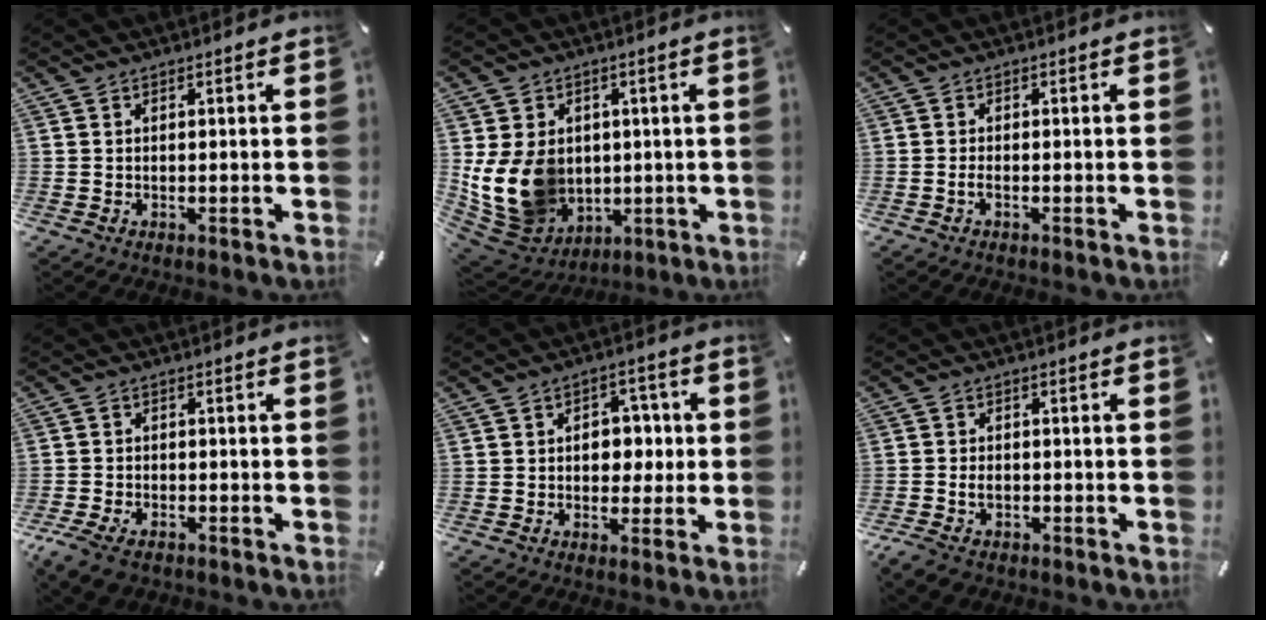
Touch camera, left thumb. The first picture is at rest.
{"total": 15.1, "force": [0.4, 12.6, 8.3], "torque": [-0.193, -0.014, 0.014]}
{"total": 1.4, "force": [-0.7, 0.5, 1.1], "torque": [-0.029, -0.001, -0.016]}
{"total": 5.1, "force": [-3.3, 2.9, 2.6], "torque": [-0.067, 0.009, -0.064]}
{"total": 7.5, "force": [0.0, 5.9, 4.6], "torque": [-0.054, 0.004, -0.005]}
{"total": 3.8, "force": [-1.7, 2.8, 1.9], "torque": [-0.046, 0.004, -0.034]}